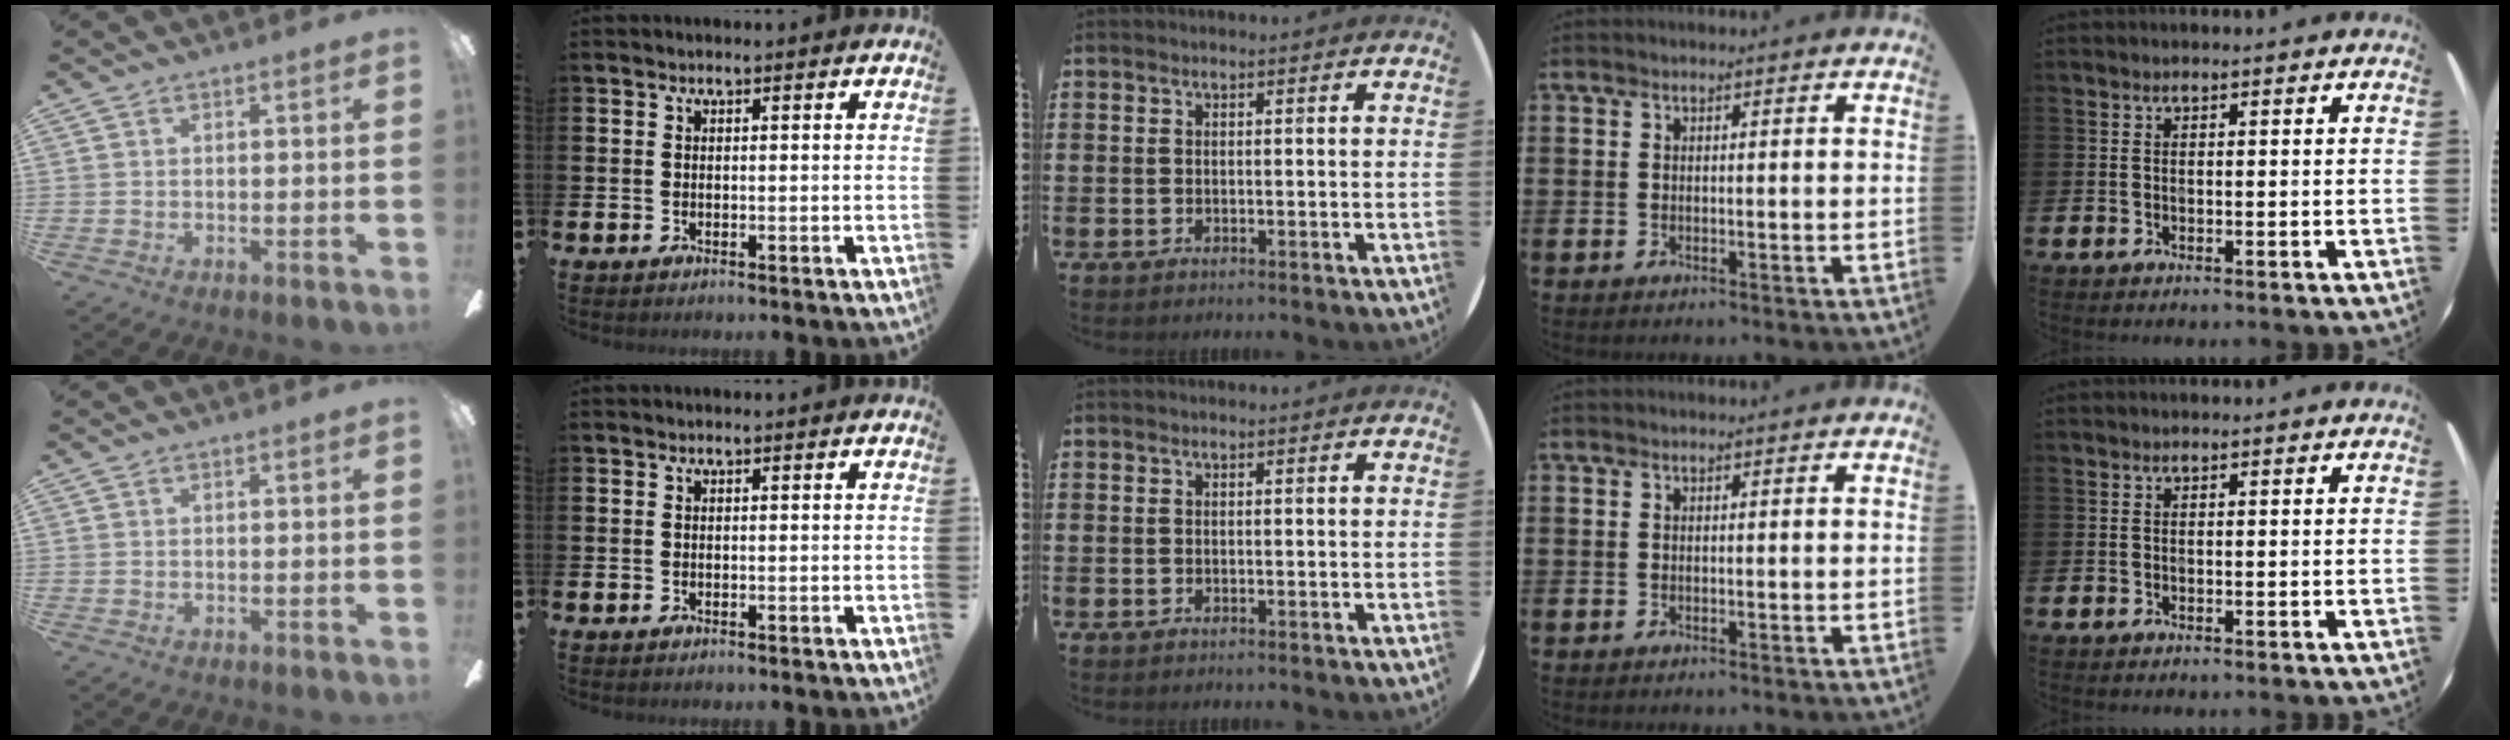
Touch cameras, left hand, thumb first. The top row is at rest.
{}